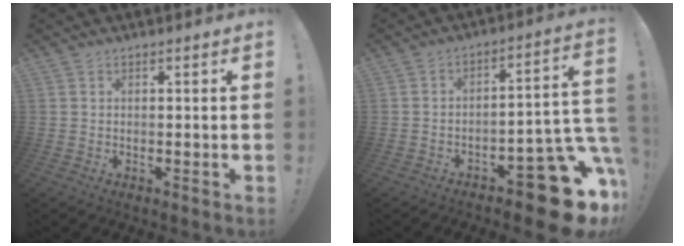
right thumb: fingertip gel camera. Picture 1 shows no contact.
{"total": 18.4, "force": [-10.7, 6.4, 13.4], "torque": [-0.138, 0.068, -0.162]}